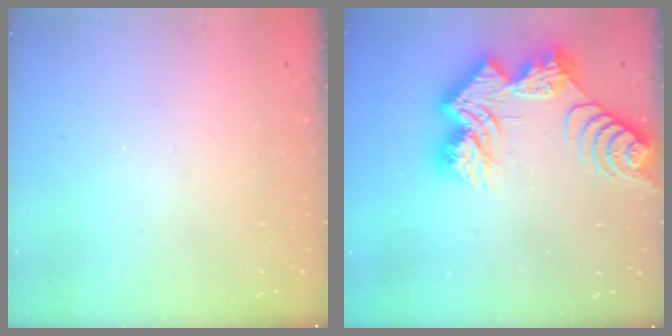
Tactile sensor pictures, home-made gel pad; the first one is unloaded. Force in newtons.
{"total": 19.6, "press": 19.6, "slide": 1.4}